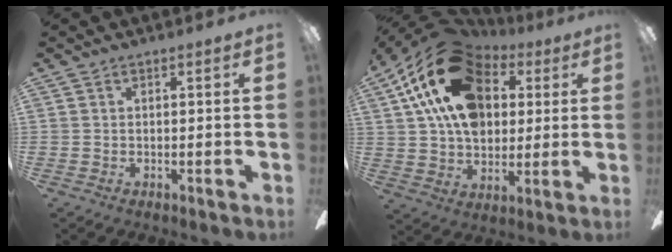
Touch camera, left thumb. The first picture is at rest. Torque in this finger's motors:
{"motor_torque": [1.23, 1.23, 1.41, -1.36, 0.44]}